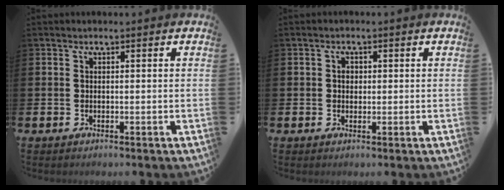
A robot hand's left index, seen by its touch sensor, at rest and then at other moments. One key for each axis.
{"total": 1.3, "fx": 0.3, "fy": 1.1, "fz": 0.7, "tx": 0.010, "ty": -0.001, "tz": -0.002}